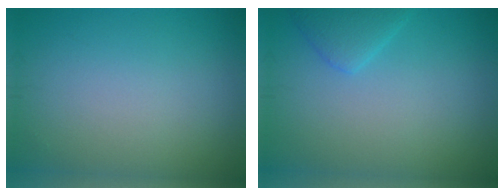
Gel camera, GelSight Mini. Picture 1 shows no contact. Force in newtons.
{"total": 1.6, "press": 1.6, "slide": 0.0}